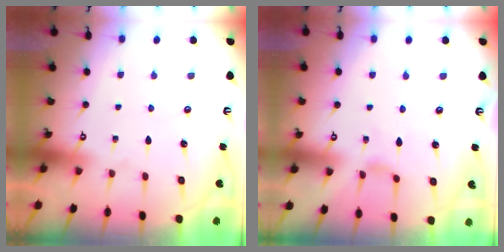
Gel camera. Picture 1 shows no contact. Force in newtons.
{"total": 2.4, "press": 2.4, "slide": 0.4}